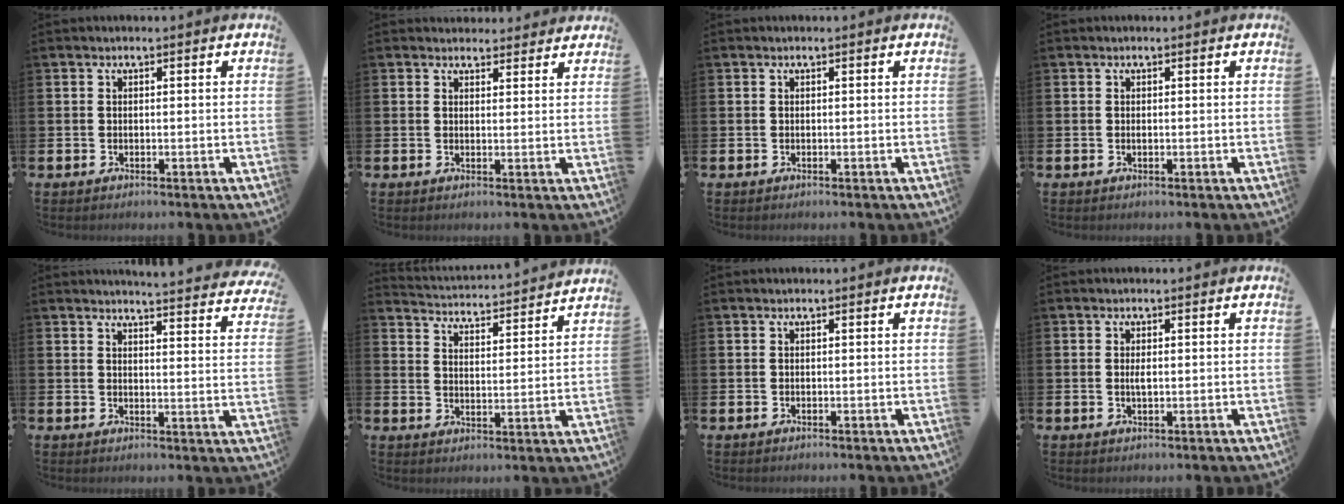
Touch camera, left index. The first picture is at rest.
{"total": 2.7, "force": [2.6, 0.9, -0.1], "torque": [0.007, -0.013, 0.046]}
{"total": 0.0}
{"total": 0.0}
{"total": 4.6, "force": [4.5, -0.3, 0.5], "torque": [-0.004, -0.039, 0.076]}
{"total": 4.2, "force": [4.2, 0.1, 0.0], "torque": [-0.024, -0.039, 0.071]}
{"total": 0.0}
{"total": 1.3, "force": [0.2, 0.4, 1.2], "torque": [-0.016, 0.000, 0.000]}